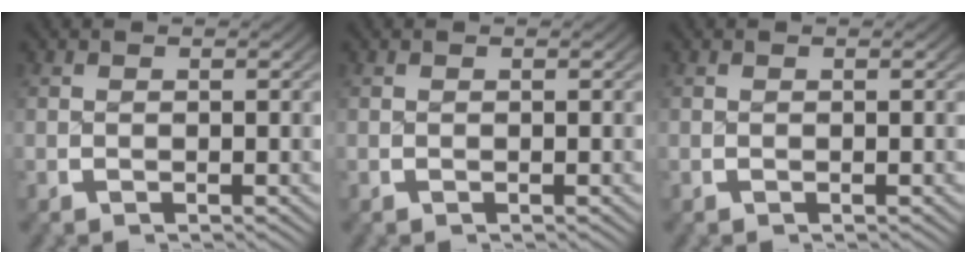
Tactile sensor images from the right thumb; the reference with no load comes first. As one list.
[{"total": 0.0}, {"total": 0.0}]